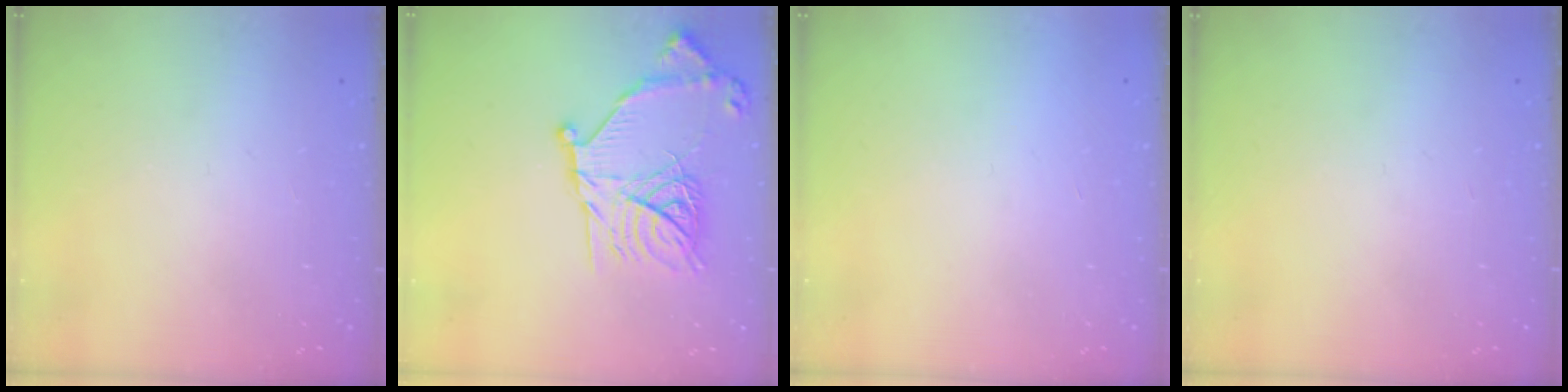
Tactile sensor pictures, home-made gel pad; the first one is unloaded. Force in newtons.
{"total": 18.2, "press": 18.2, "slide": 1.1}
{"total": 1.5, "press": 1.5, "slide": 0.1}
{"total": 0.0}